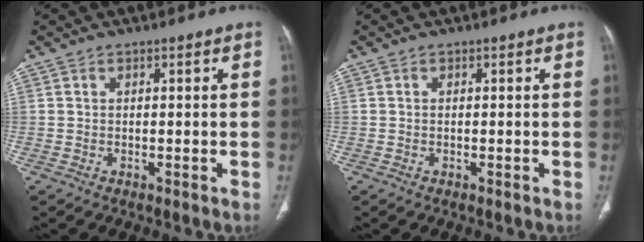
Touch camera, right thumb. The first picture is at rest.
{"total": 0.0}